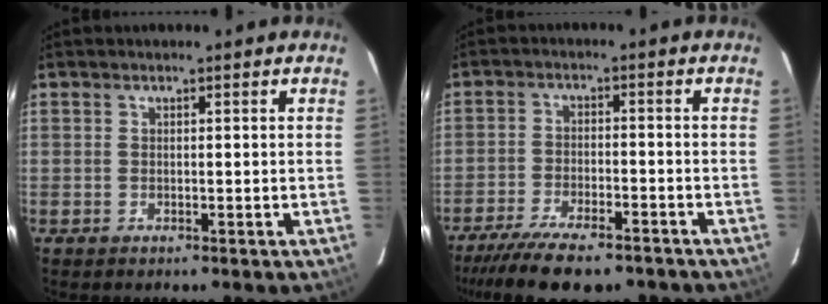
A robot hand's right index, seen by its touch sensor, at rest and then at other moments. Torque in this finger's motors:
{"motor_torque": [1.15, -1.00, 0.67, 0.15]}